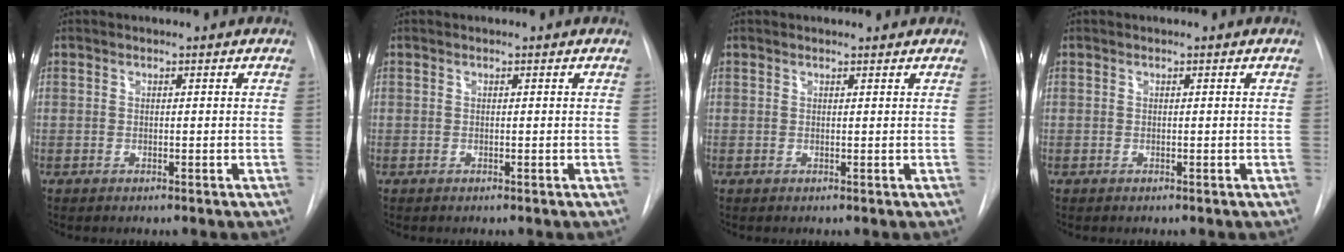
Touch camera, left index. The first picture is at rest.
{"total": 0.0}
{"total": 1.4, "force": [1.4, 0.2, 0.1], "torque": [-0.009, 0.008, 0.017]}
{"total": 0.0}